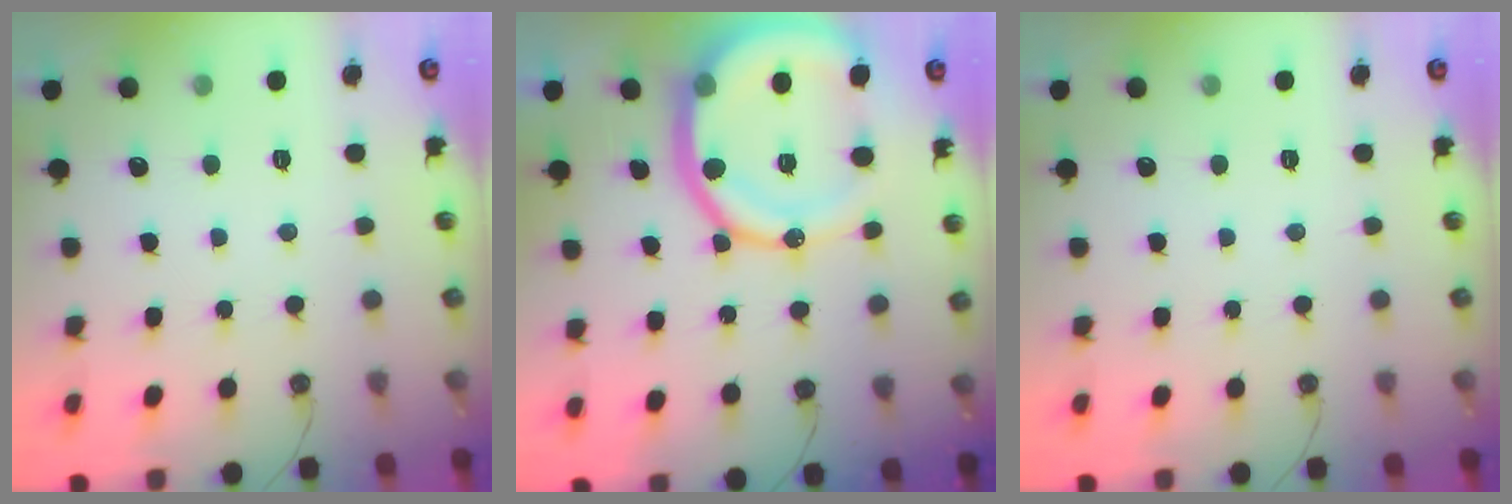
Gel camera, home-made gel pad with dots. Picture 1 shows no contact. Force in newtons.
{"total": 21.2, "press": 21.0, "slide": 3.0}
{"total": 0.0}